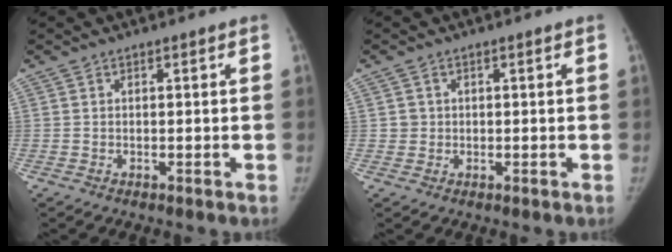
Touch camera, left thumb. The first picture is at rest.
{"total": 1.5, "force": [0.0, 1.5, -0.1], "torque": [0.017, -0.002, -0.001]}